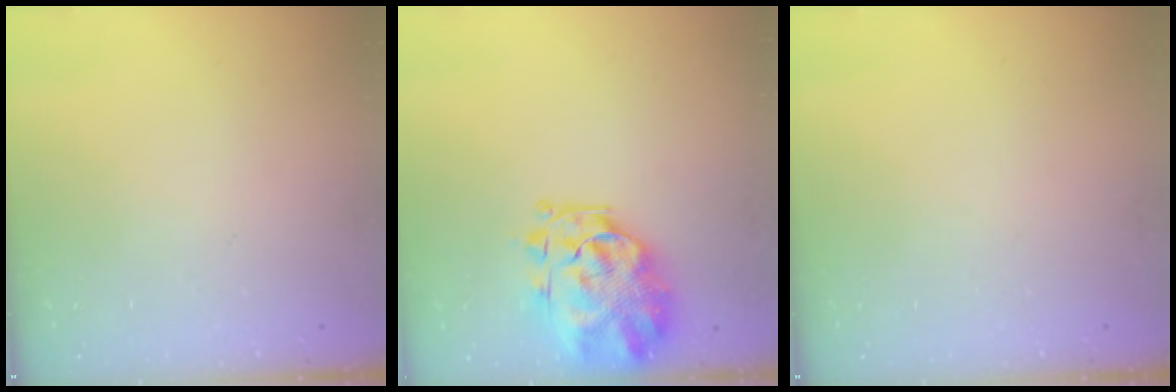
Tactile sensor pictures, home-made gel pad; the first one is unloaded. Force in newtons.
{"total": 3.7, "press": 3.3, "slide": 1.6}
{"total": 0.0}